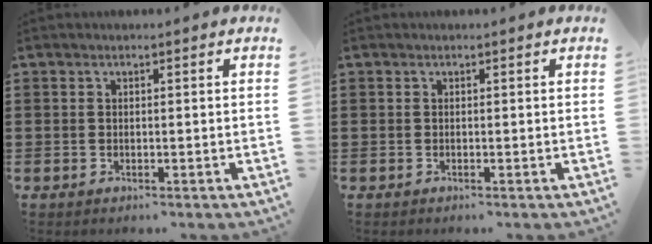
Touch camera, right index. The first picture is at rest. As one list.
[{"total": 0.0}]